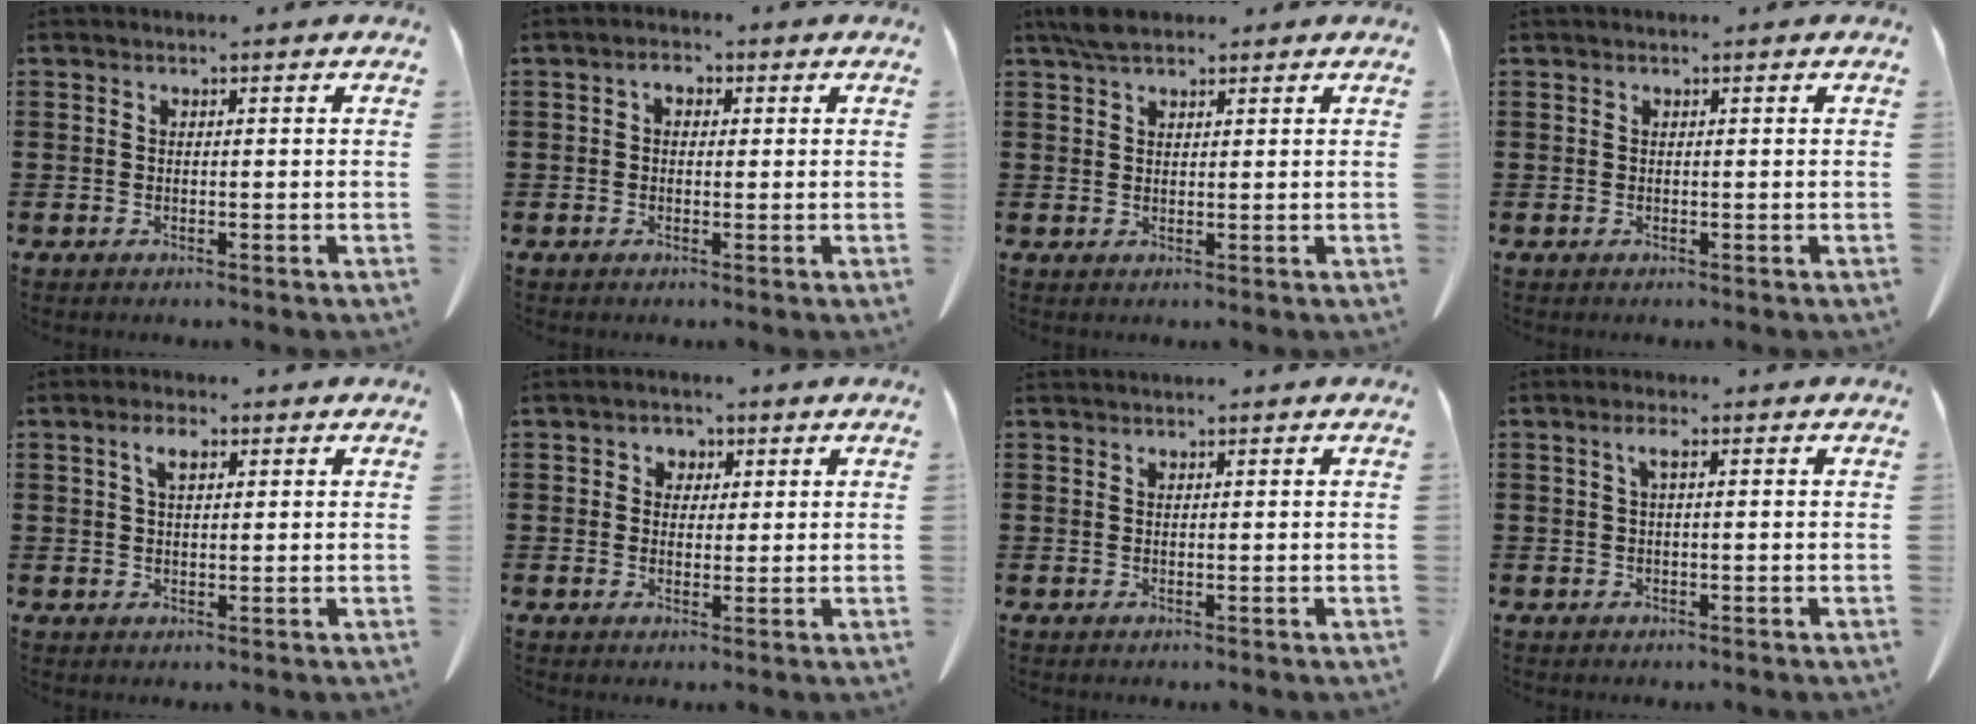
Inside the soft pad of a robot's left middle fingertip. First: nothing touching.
{"total": 1.8, "force": [0.2, 1.0, 1.5], "torque": [-0.033, 0.007, 0.003]}
{"total": 3.2, "force": [2.6, 1.1, 1.6], "torque": [-0.039, 0.006, 0.049]}
{"total": 0.0}
{"total": 3.1, "force": [1.5, 1.1, 2.5], "torque": [-0.047, 0.004, 0.023]}
{"total": 2.0, "force": [0.8, 1.8, 0.3], "torque": [-0.007, 0.007, 0.011]}
{"total": 0.6, "force": [0.6, -0.1, 0.1], "torque": [-0.003, -0.002, 0.012]}
{"total": 1.7, "force": [0.4, 0.2, 1.6], "torque": [-0.032, 0.003, 0.005]}